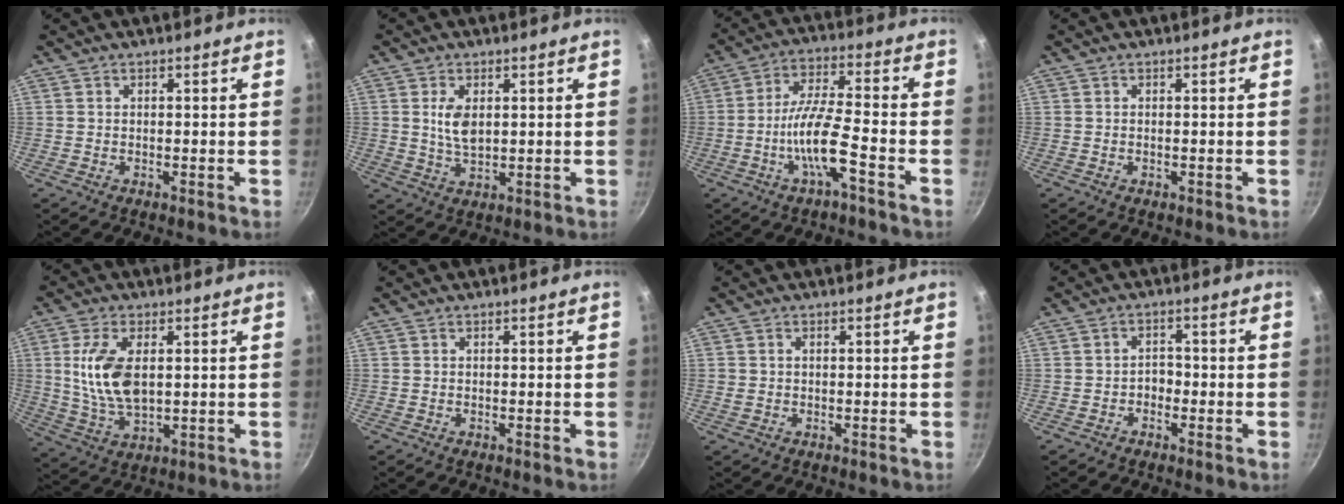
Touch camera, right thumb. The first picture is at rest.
{"total": 5.3, "force": [1.1, 2.9, 4.3], "torque": [-0.079, -0.009, 0.027]}
{"total": 10.1, "force": [-3.9, 2.1, 9.0], "torque": [-0.186, 0.034, -0.076]}
{"total": 0.0}
{"total": 11.4, "force": [1.8, 5.9, 9.6], "torque": [-0.193, -0.011, 0.044]}
{"total": 0.0}
{"total": 1.1, "force": [0.2, 0.9, 0.6], "torque": [-0.013, 0.003, 0.009]}
{"total": 2.4, "force": [-1.1, 1.8, 1.2], "torque": [-0.002, 0.013, -0.025]}